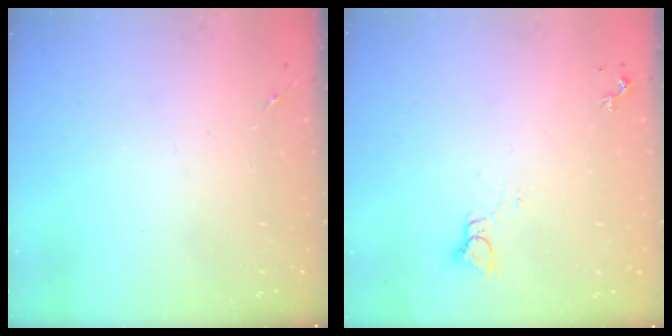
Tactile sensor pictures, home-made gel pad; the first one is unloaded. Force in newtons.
{"total": 2.8, "press": 2.8, "slide": 0.1}